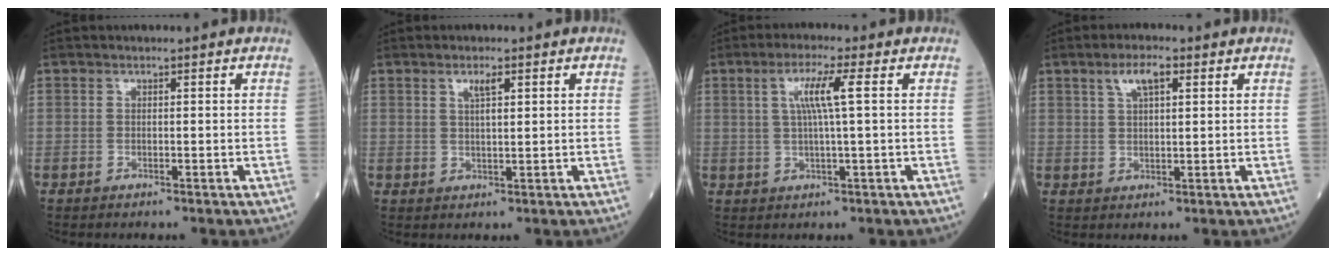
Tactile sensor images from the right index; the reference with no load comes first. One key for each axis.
{"total": 2.8, "fx": 1.4, "fy": 0.6, "fz": 2.4, "tx": -0.046, "ty": 0.001, "tz": 0.026}
{"total": 5.5, "fx": 1.3, "fy": -0.4, "fz": 5.3, "tx": -0.102, "ty": 0.005, "tz": 0.025}
{"total": 4.5, "fx": 2.3, "fy": 1.2, "fz": 3.7, "tx": -0.074, "ty": 0.008, "tz": 0.045}